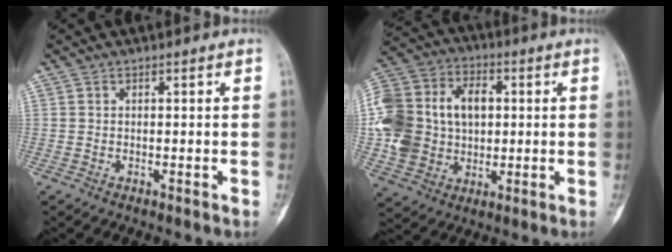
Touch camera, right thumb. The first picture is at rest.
{"total": 22.0, "force": [1.6, 16.6, 14.4], "torque": [-0.287, 0.024, 0.039]}